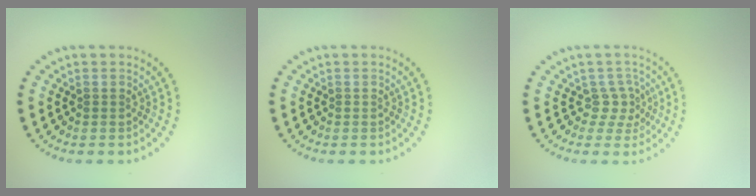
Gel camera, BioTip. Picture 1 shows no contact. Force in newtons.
{"total": 0.0}
{"total": 2.1, "press": 1.5, "slide": 1.5}